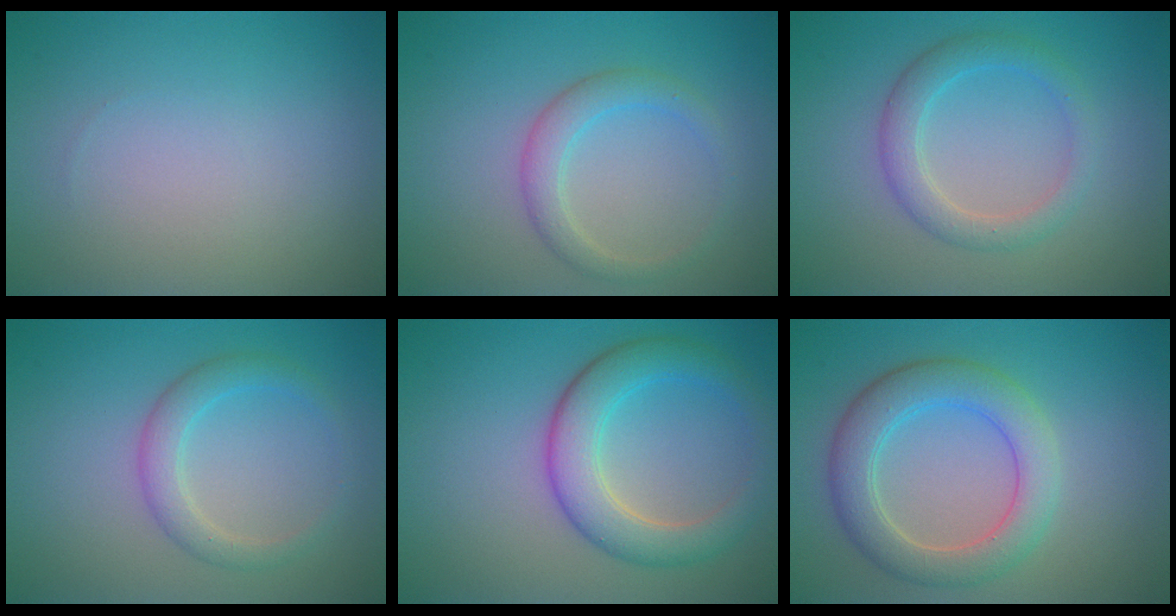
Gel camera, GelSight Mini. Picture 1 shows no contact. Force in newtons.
{"total": 2.7, "press": 2.6, "slide": 0.2}
{"total": 3.0, "press": 3.0, "slide": 0.2}
{"total": 2.6, "press": 2.6, "slide": 0.1}
{"total": 5.3, "press": 5.3, "slide": 0.1}
{"total": 5.1, "press": 5.0, "slide": 0.4}